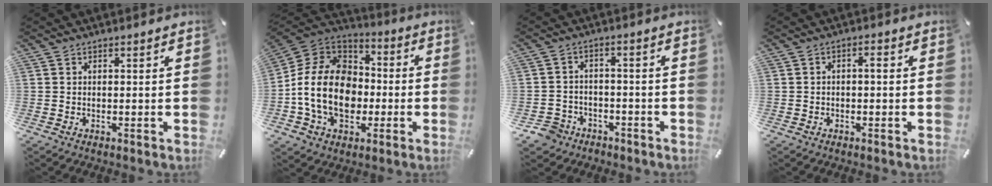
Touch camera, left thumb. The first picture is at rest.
{"total": 18.0, "force": [-4.2, 13.8, 10.8], "torque": [-0.247, 0.027, -0.076]}
{"total": 6.0, "force": [-3.6, 4.6, 1.3], "torque": [-0.038, 0.018, -0.070]}
{"total": 1.8, "force": [-0.4, 0.9, 1.6], "torque": [-0.031, 0.008, -0.011]}